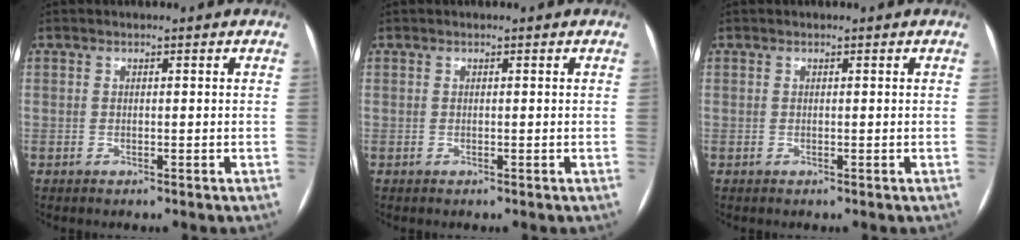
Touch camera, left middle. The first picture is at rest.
{"total": 0.0}
{"total": 0.0}